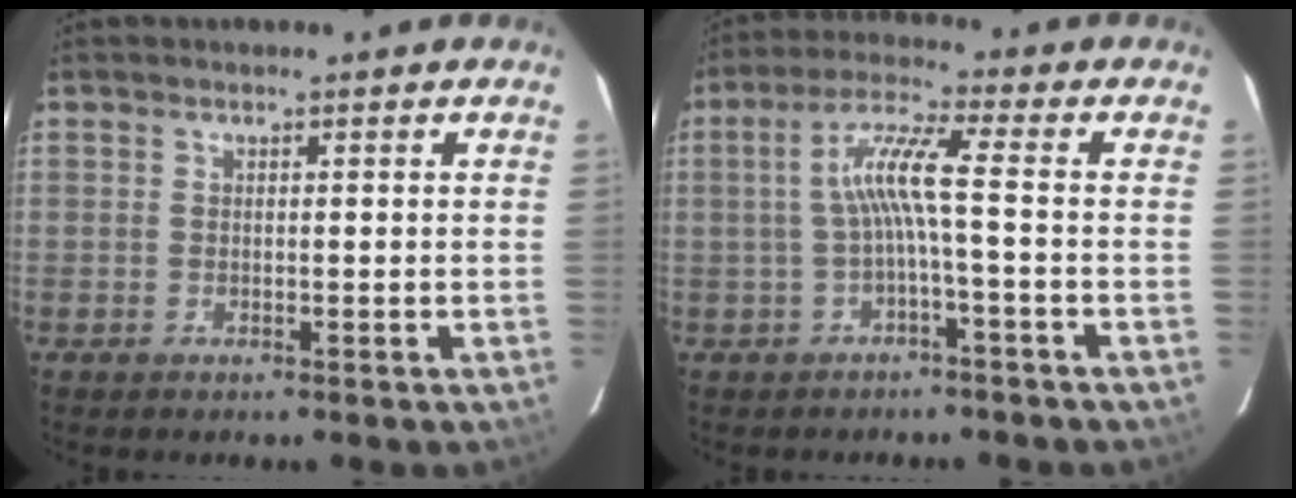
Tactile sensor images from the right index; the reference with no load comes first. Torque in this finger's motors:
{"motor_torque": [0.78, -0.13, 0.48, 0.15]}